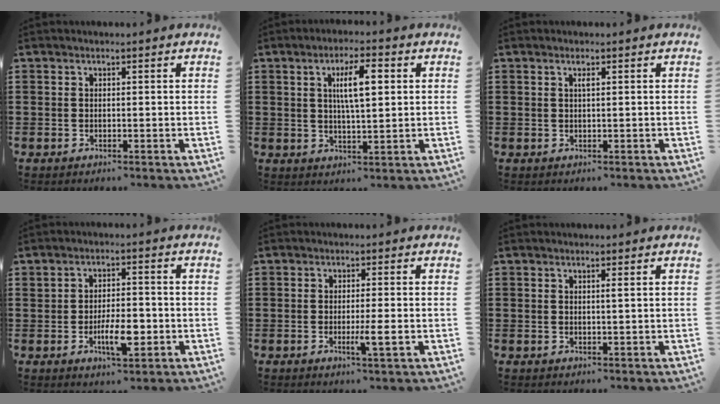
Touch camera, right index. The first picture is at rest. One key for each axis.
{"total": 6.6, "fx": 1.7, "fy": 1.8, "fz": 6.1, "tx": -0.114, "ty": 0.005, "tz": 0.024}
{"total": 0.9, "fx": 0.4, "fy": 0.1, "fz": 0.8, "tx": -0.017, "ty": 0.001, "tz": 0.006}
{"total": 6.0, "fx": -1.7, "fy": 2.2, "fz": 5.3, "tx": -0.101, "ty": 0.002, "tz": -0.032}
{"total": 3.5, "fx": -1.0, "fy": -0.1, "fz": 3.3, "tx": -0.062, "ty": -0.012, "tz": -0.021}
{"total": 0.7, "fx": 0.3, "fy": -0.2, "fz": 0.6, "tx": -0.010, "ty": -0.003, "tz": 0.005}